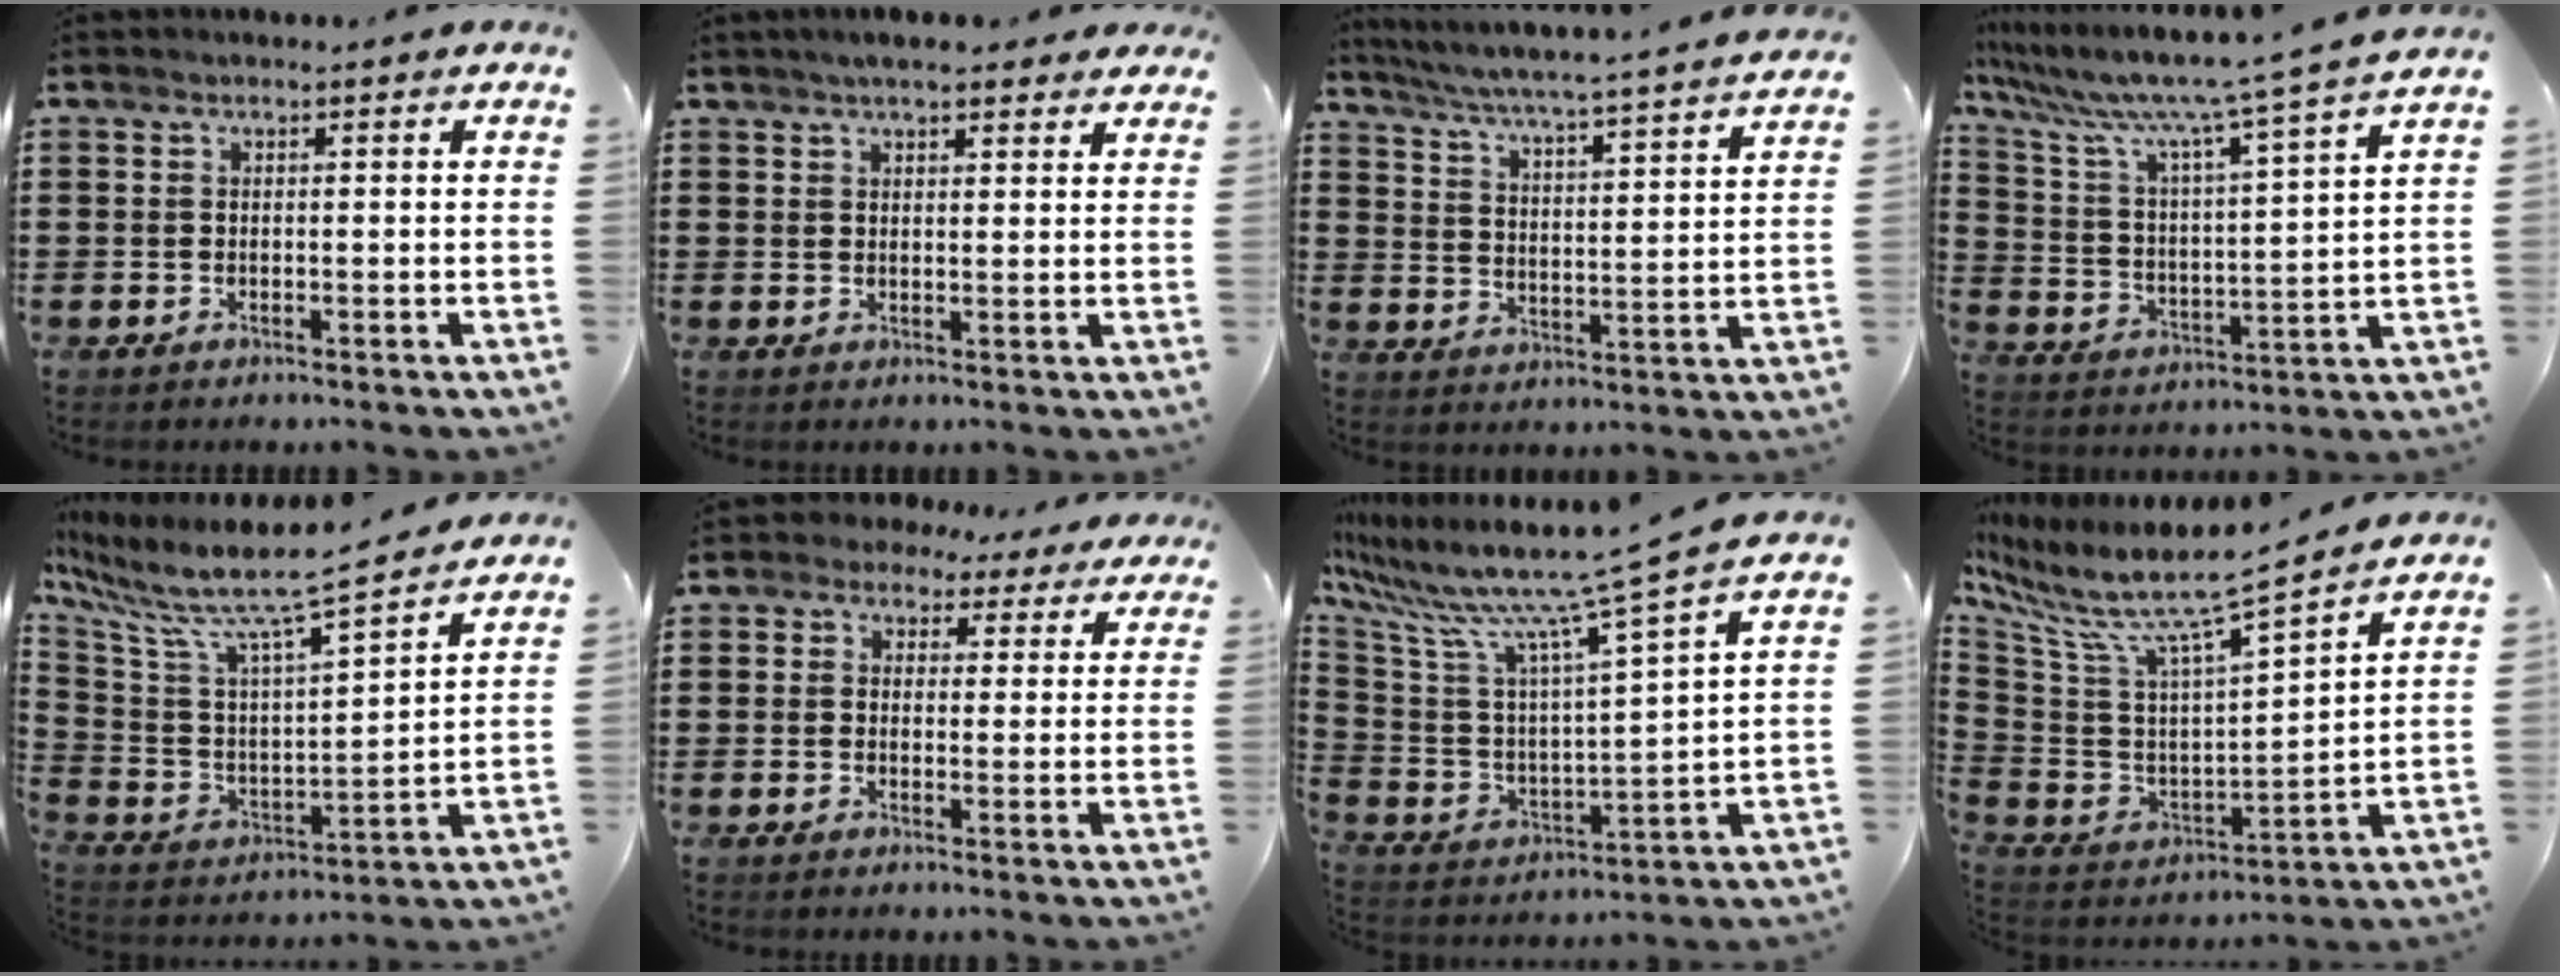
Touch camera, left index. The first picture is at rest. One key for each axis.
{"total": 3.8, "fx": 3.2, "fy": 0.8, "fz": 1.9, "tx": -0.046, "ty": 0.005, "tz": 0.057}
{"total": 4.4, "fx": 3.9, "fy": -1.1, "fz": 1.7, "tx": -0.053, "ty": -0.042, "tz": 0.057}
{"total": 8.3, "fx": 6.8, "fy": -0.5, "fz": 4.6, "tx": -0.120, "ty": -0.054, "tz": 0.103}
{"total": 9.9, "fx": 8.3, "fy": 0.5, "fz": 5.4, "tx": -0.141, "ty": -0.065, "tz": 0.133}
{"total": 2.7, "fx": 1.8, "fy": 1.9, "fz": 0.6, "tx": -0.026, "ty": 0.002, "tz": 0.031}
{"total": 11.2, "fx": 9.5, "fy": -0.6, "fz": 5.9, "tx": -0.158, "ty": -0.077, "tz": 0.152}
{"total": 9.7, "fx": 7.9, "fy": 0.1, "fz": 5.7, "tx": -0.144, "ty": -0.070, "tz": 0.126}